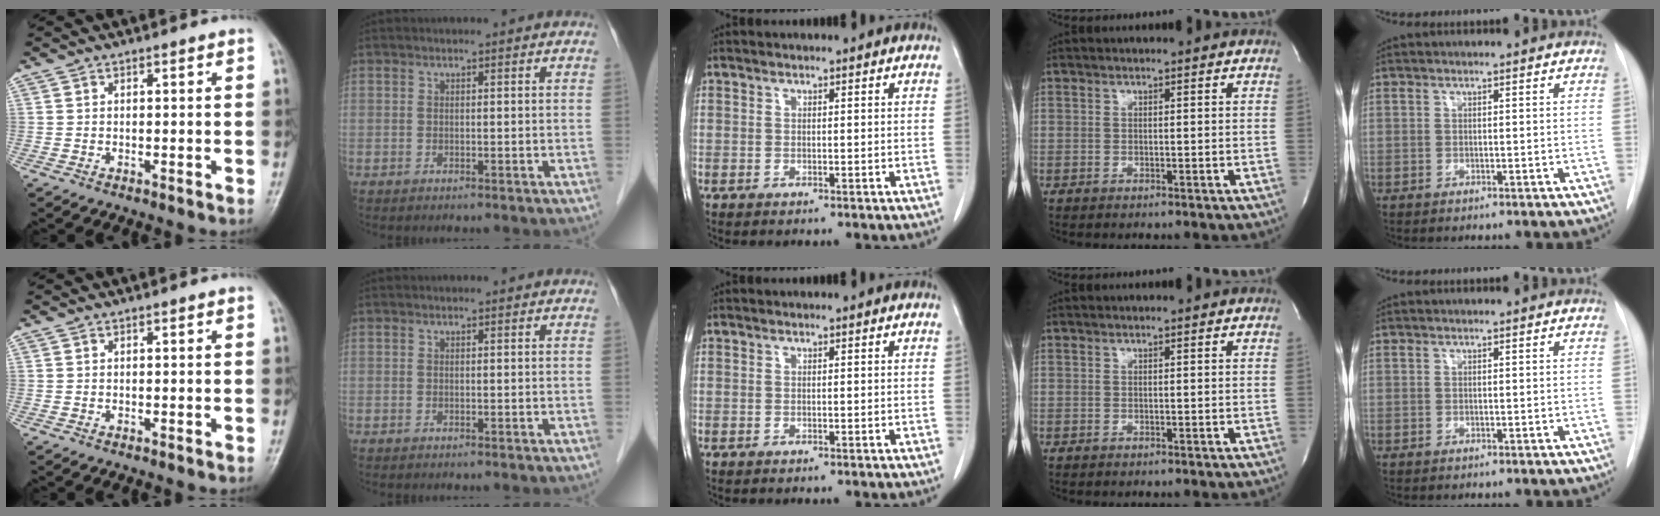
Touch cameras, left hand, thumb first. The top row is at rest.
{}